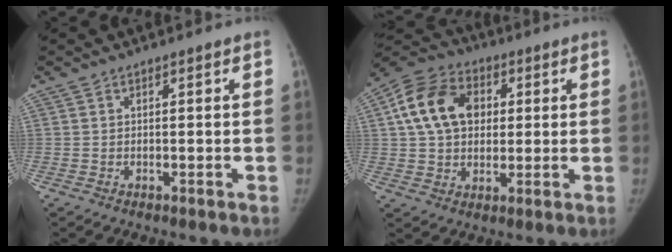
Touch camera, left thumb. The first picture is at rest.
{"total": 14.7, "force": [3.1, 10.7, 9.7], "torque": [-0.159, 0.013, 0.045]}